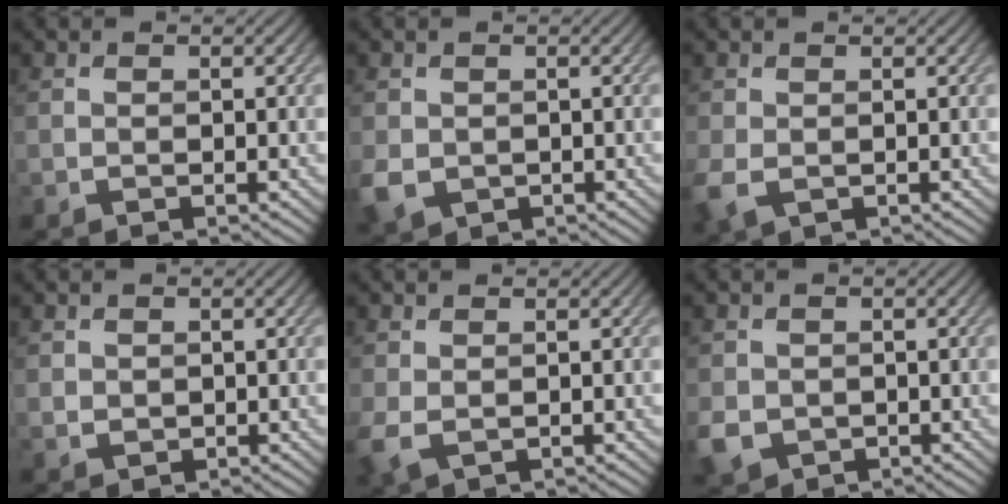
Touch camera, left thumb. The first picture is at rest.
{"total": 3.3, "force": [-0.5, 2.8, 1.7], "torque": [-0.052, -0.011, -0.010]}
{"total": 2.9, "force": [-0.5, 1.9, 2.2], "torque": [-0.064, -0.006, -0.012]}
{"total": 1.2, "force": [0.6, 1.0, 0.3], "torque": [-0.011, -0.003, 0.013]}
{"total": 2.9, "force": [-0.1, 1.9, 2.2], "torque": [-0.068, -0.006, -0.003]}
{"total": 3.3, "force": [-0.7, 2.9, 1.5], "torque": [-0.045, -0.013, -0.016]}